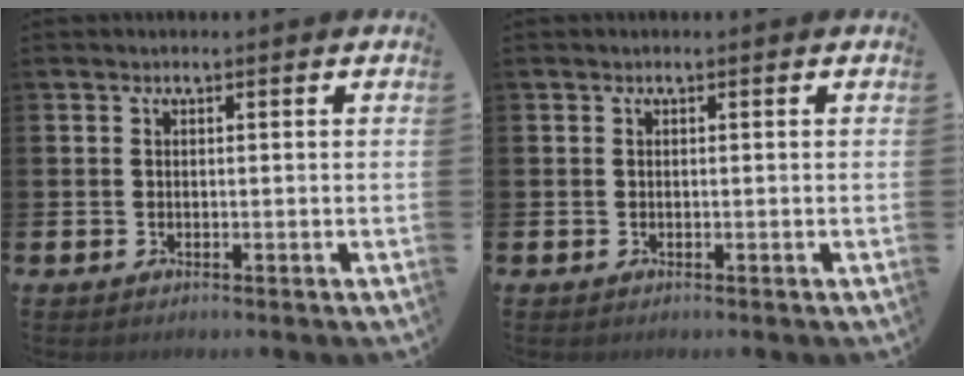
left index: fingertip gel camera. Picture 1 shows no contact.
{"total": 0.0}